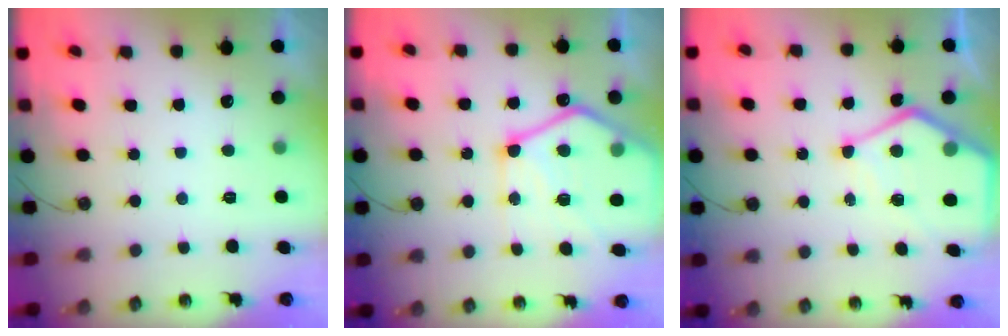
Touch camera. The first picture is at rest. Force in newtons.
{"total": 20.5, "press": 20.5, "slide": 1.1}
{"total": 11.2, "press": 11.2, "slide": 1.1}